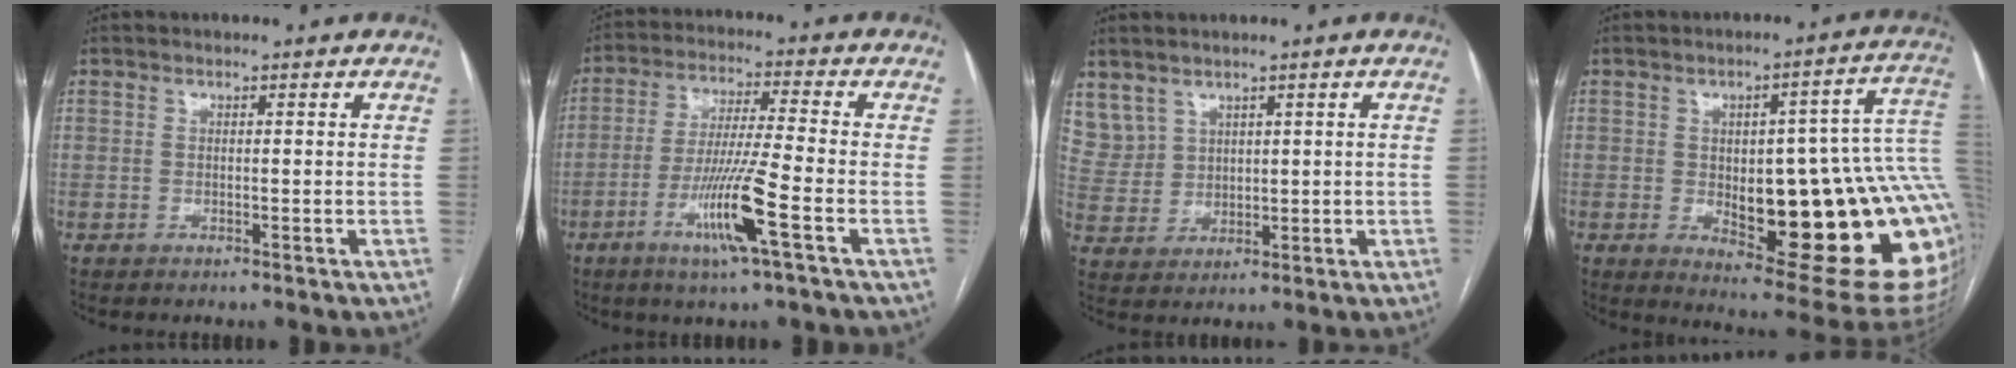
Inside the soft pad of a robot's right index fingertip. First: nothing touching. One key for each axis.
{"total": 10.6, "fx": -4.4, "fy": -0.7, "fz": 9.6, "tx": -0.188, "ty": -0.016, "tz": -0.085}
{"total": 6.9, "fx": 4.5, "fy": 5.1, "fz": 1.0, "tx": -0.032, "ty": 0.018, "tz": 0.112}
{"total": 27.6, "fx": -1.3, "fy": 7.4, "fz": 26.5, "tx": -0.244, "ty": 0.023, "tz": 0.005}